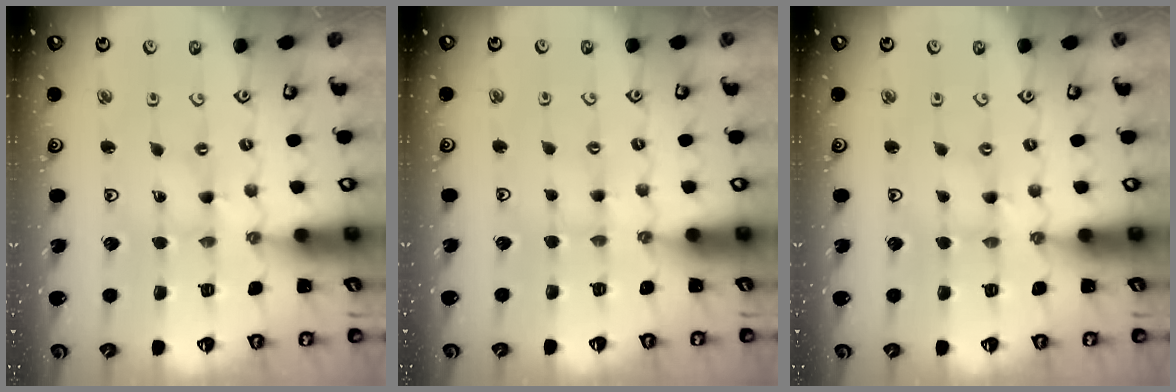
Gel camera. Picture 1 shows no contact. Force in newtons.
{"total": 1.8, "press": 1.7, "slide": 0.3}
{"total": 0.9, "press": 0.8, "slide": 0.2}